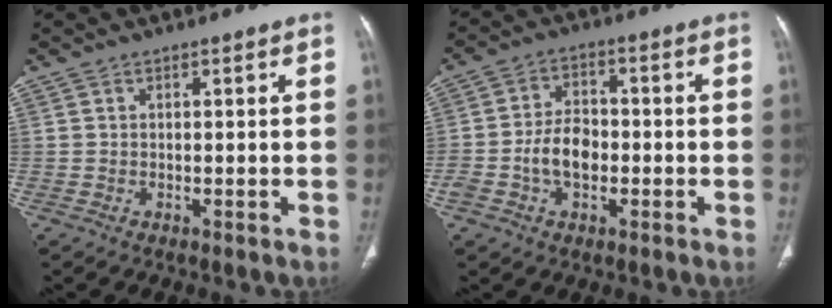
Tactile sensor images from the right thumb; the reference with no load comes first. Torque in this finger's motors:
{"motor_torque": [1.46, 1.24, 0.91, -0.19, 0.07]}